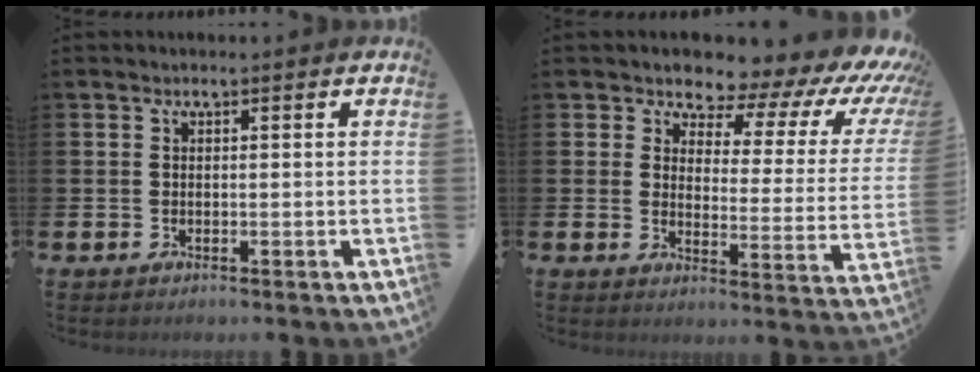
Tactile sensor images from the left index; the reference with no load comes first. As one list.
[{"total": 5.6, "force": [4.8, 2.5, 1.3], "torque": [-0.027, -0.059, 0.069]}]